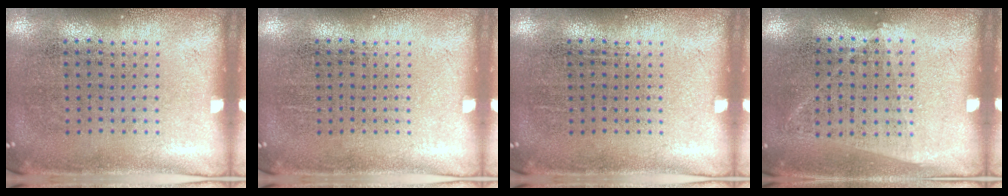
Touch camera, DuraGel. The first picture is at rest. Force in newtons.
{"total": 0.0}
{"total": 0.0}
{"total": 1.0, "press": 0.9, "slide": 0.5}